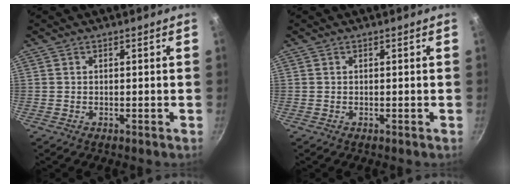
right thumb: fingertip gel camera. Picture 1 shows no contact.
{"total": 0.0}